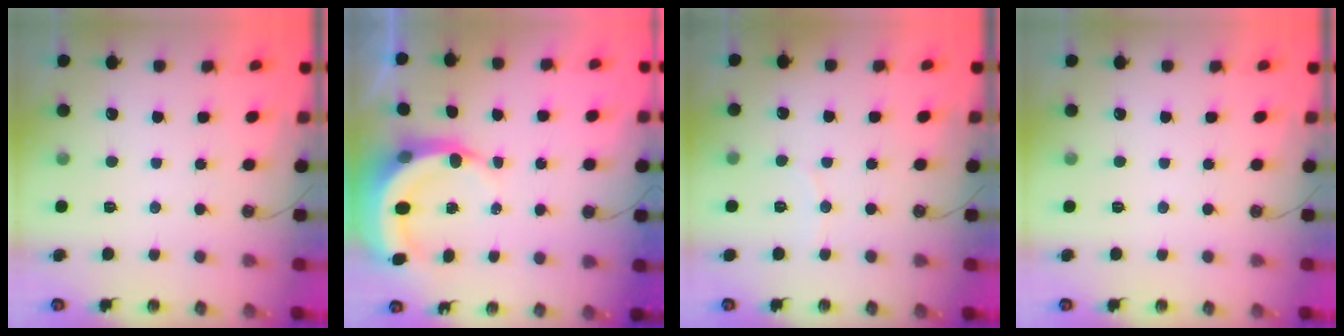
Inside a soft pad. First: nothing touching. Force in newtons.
{"total": 6.7, "press": 6.7, "slide": 1.0}
{"total": 3.3, "press": 3.3, "slide": 0.4}
{"total": 0.0}